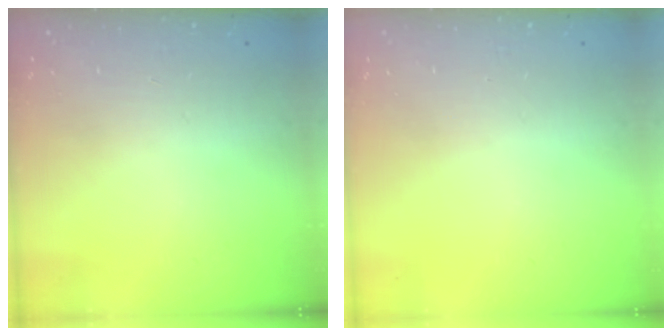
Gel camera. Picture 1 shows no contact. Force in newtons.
{"total": 0.0}